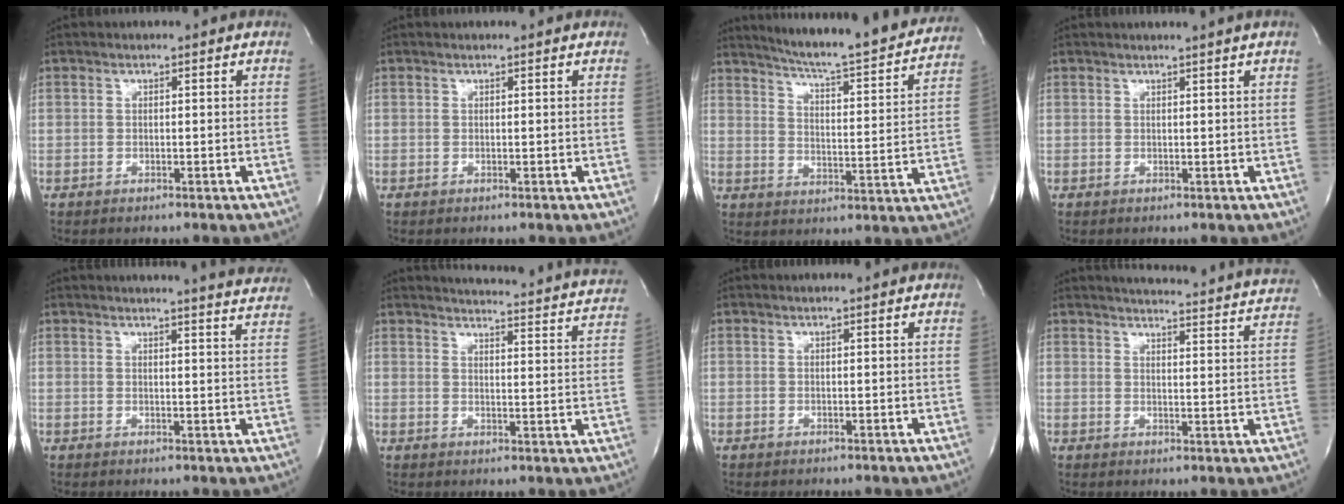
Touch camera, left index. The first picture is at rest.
{"total": 0.7, "force": [0.6, 0.0, 0.2], "torque": [-0.006, 0.002, 0.009]}
{"total": 22.0, "force": [20.2, 1.3, 8.7], "torque": [-0.132, -0.052, 0.259]}
{"total": 2.1, "force": [1.7, -0.9, 0.8], "torque": [-0.016, -0.005, 0.026]}
{"total": 16.0, "force": [15.4, -0.2, 4.3], "torque": [-0.064, -0.052, 0.171]}
{"total": 22.3, "force": [21.5, 1.4, 5.7], "torque": [-0.077, -0.077, 0.239]}
{"total": 2.1, "force": [2.0, -0.1, 0.6], "torque": [-0.010, 0.008, 0.023]}
{"total": 23.4, "force": [22.5, 1.3, 6.2], "torque": [-0.083, -0.067, 0.256]}